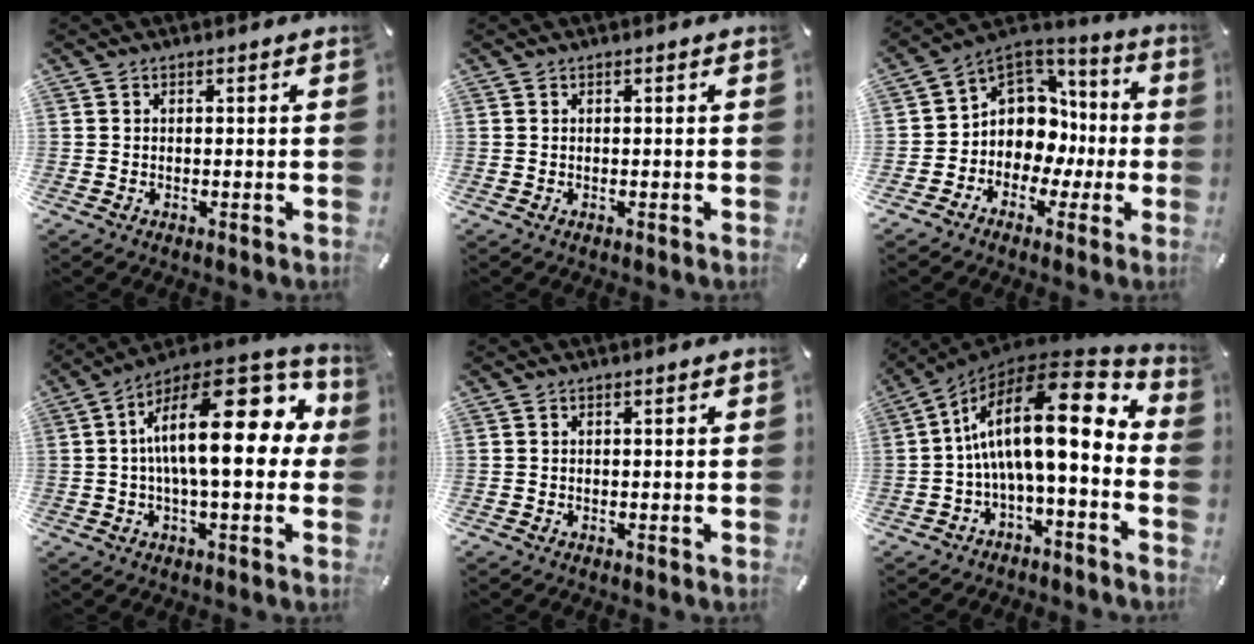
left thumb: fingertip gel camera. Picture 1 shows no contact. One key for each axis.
{"total": 0.0}
{"total": 9.5, "fx": -0.7, "fy": 9.1, "fz": 2.6, "tx": -0.060, "ty": -0.021, "tz": -0.004}
{"total": 22.3, "fx": 3.7, "fy": 9.5, "fz": 19.8, "tx": -0.317, "ty": -0.033, "tz": 0.061}
{"total": 0.6, "fx": -0.2, "fy": 0.3, "fz": 0.4, "tx": -0.008, "ty": 0.001, "tz": -0.005}
{"total": 20.1, "fx": 3.0, "fy": 6.9, "fz": 18.6, "tx": -0.323, "ty": -0.041, "tz": 0.041}